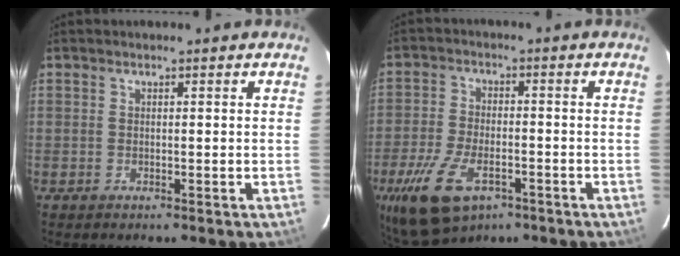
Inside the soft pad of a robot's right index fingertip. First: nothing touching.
{"total": 13.9, "force": [-7.5, 7.0, 9.4], "torque": [-0.215, -0.027, -0.132]}